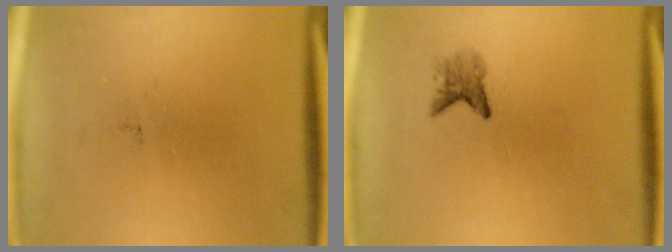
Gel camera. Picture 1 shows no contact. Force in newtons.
{"total": 2.0}